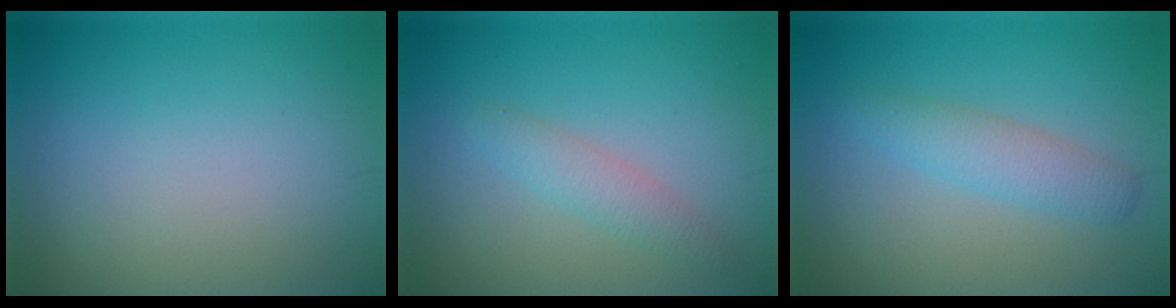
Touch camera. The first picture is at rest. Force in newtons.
{"total": 2.0, "press": 2.0, "slide": 0.1}
{"total": 2.8, "press": 2.8, "slide": 0.1}